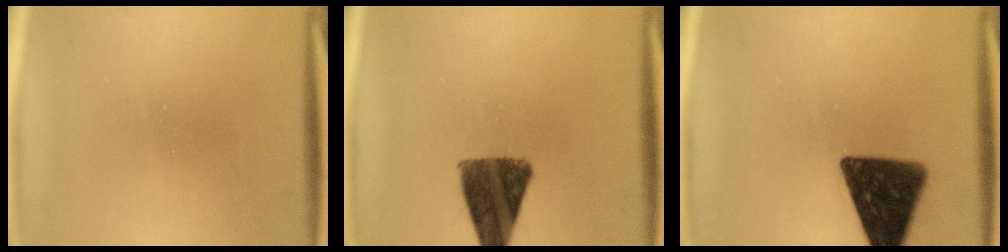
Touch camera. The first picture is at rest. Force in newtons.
{"total": 10.7}
{"total": 14.2}